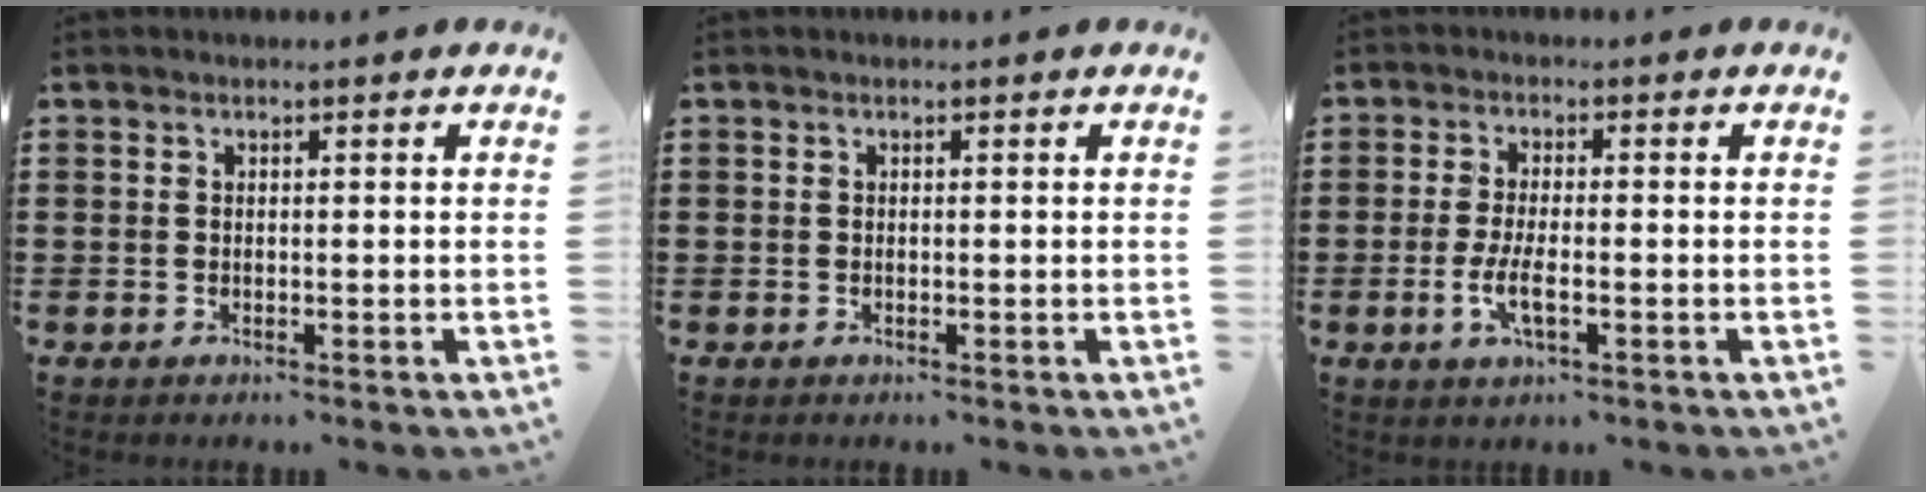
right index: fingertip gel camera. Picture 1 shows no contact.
{"total": 0.0}
{"total": 4.4, "force": [-1.4, 1.3, 3.9], "torque": [-0.086, -0.003, -0.031]}